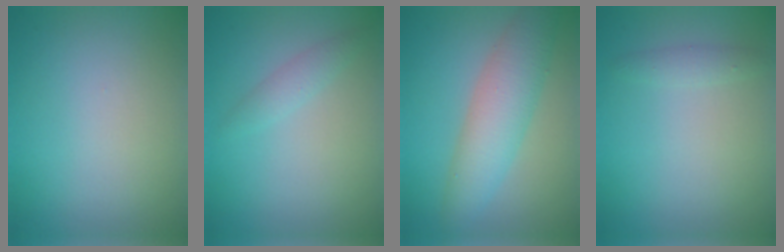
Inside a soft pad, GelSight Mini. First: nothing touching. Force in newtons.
{"total": 1.3, "press": 1.3, "slide": 0.0}
{"total": 5.3, "press": 5.3, "slide": 0.1}
{"total": 1.1, "press": 1.1, "slide": 0.0}